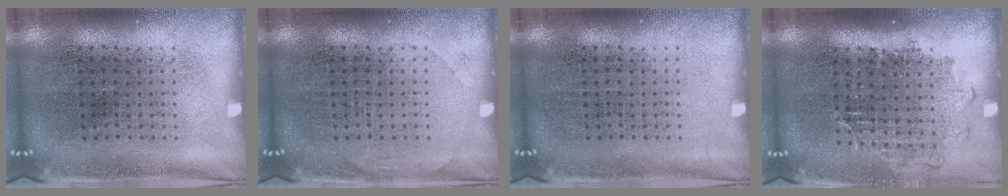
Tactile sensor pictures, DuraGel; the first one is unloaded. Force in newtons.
{"total": 0.7, "press": 0.6, "slide": 0.1}
{"total": 0.0}
{"total": 1.2, "press": 1.0, "slide": 0.6}